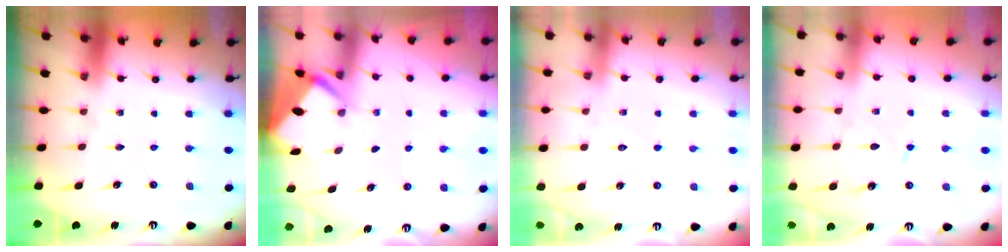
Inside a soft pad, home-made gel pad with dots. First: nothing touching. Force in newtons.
{"total": 2.8, "press": 2.8, "slide": 0.3}
{"total": 5.7, "press": 5.6, "slide": 0.6}
{"total": 6.7, "press": 6.7, "slide": 0.7}